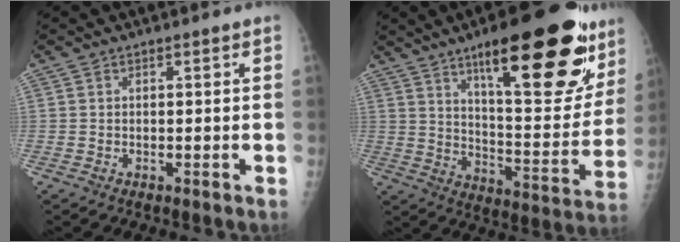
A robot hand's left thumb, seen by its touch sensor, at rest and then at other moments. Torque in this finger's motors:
{"motor_torque": [2.60, 2.21, 1.56, -1.21, 0.36]}